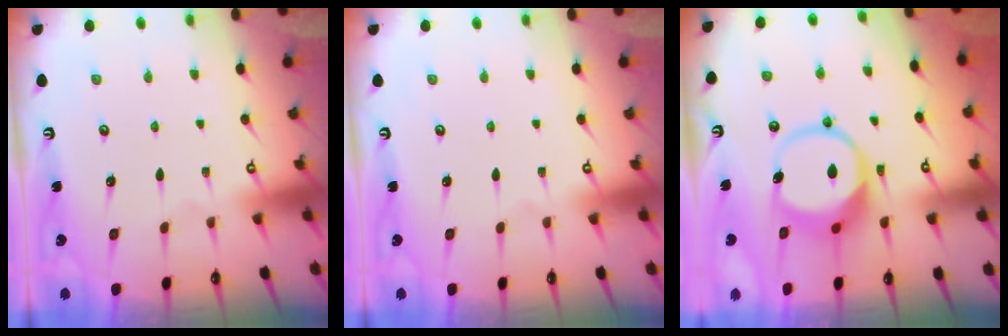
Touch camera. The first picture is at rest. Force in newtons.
{"total": 0.0}
{"total": 10.5, "press": 10.4, "slide": 1.6}